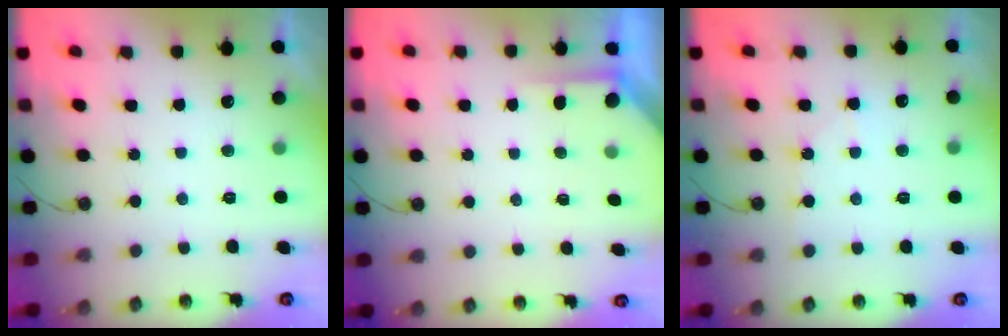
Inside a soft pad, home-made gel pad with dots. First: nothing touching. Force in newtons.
{"total": 1.5, "press": 1.5, "slide": 0.3}
{"total": 4.2, "press": 4.1, "slide": 0.5}